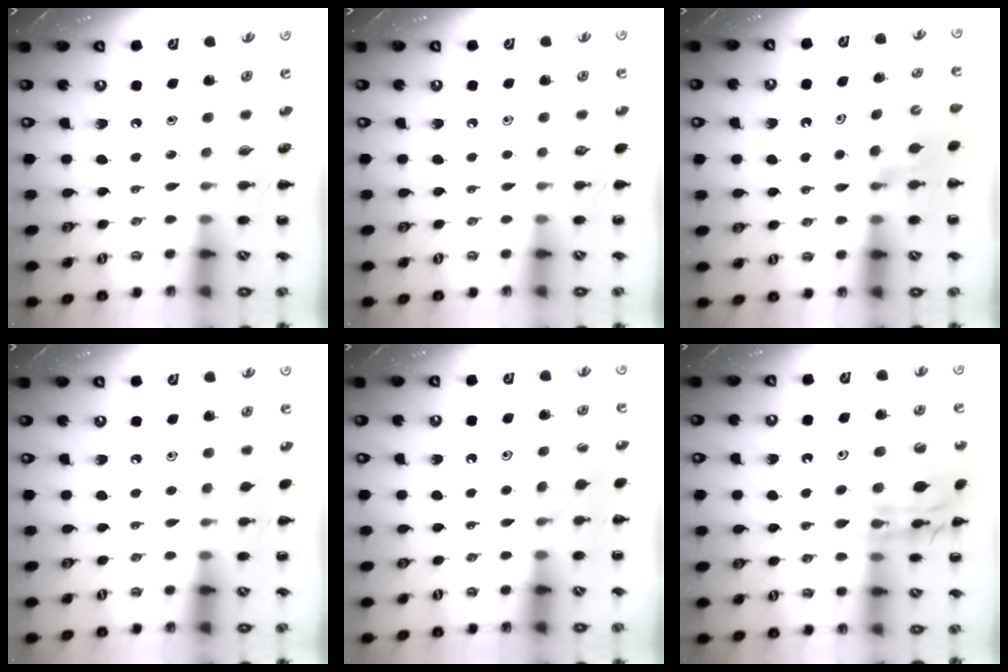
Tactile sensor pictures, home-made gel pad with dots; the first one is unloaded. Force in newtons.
{"total": 0.0}
{"total": 4.5, "press": 4.5, "slide": 0.5}
{"total": 2.8, "press": 2.5, "slide": 1.3}
{"total": 4.7, "press": 4.3, "slide": 1.8}
{"total": 18.9, "press": 18.8, "slide": 1.7}